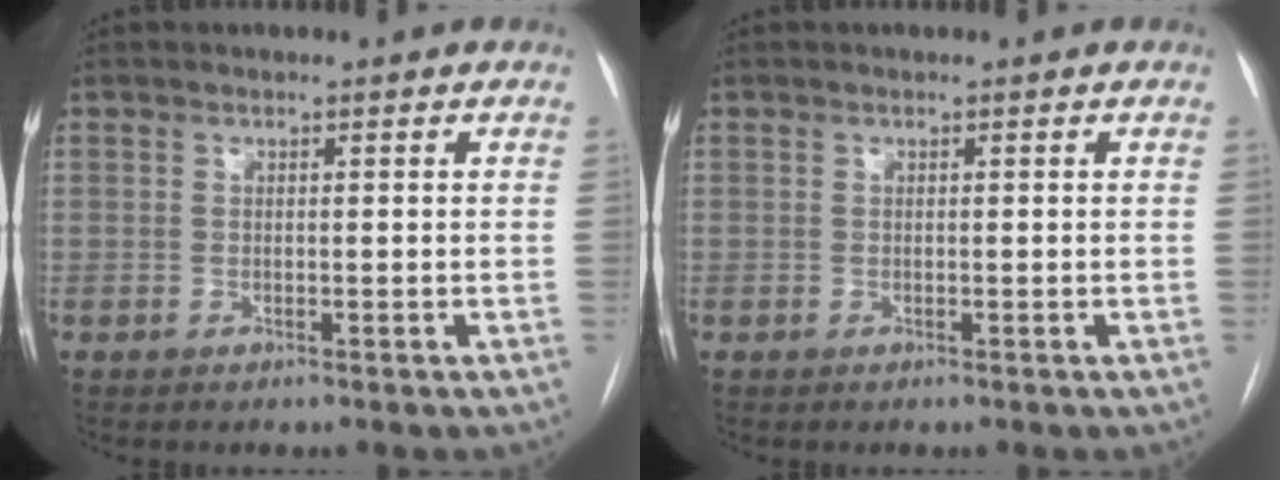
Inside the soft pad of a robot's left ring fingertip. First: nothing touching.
{"total": 0.0}